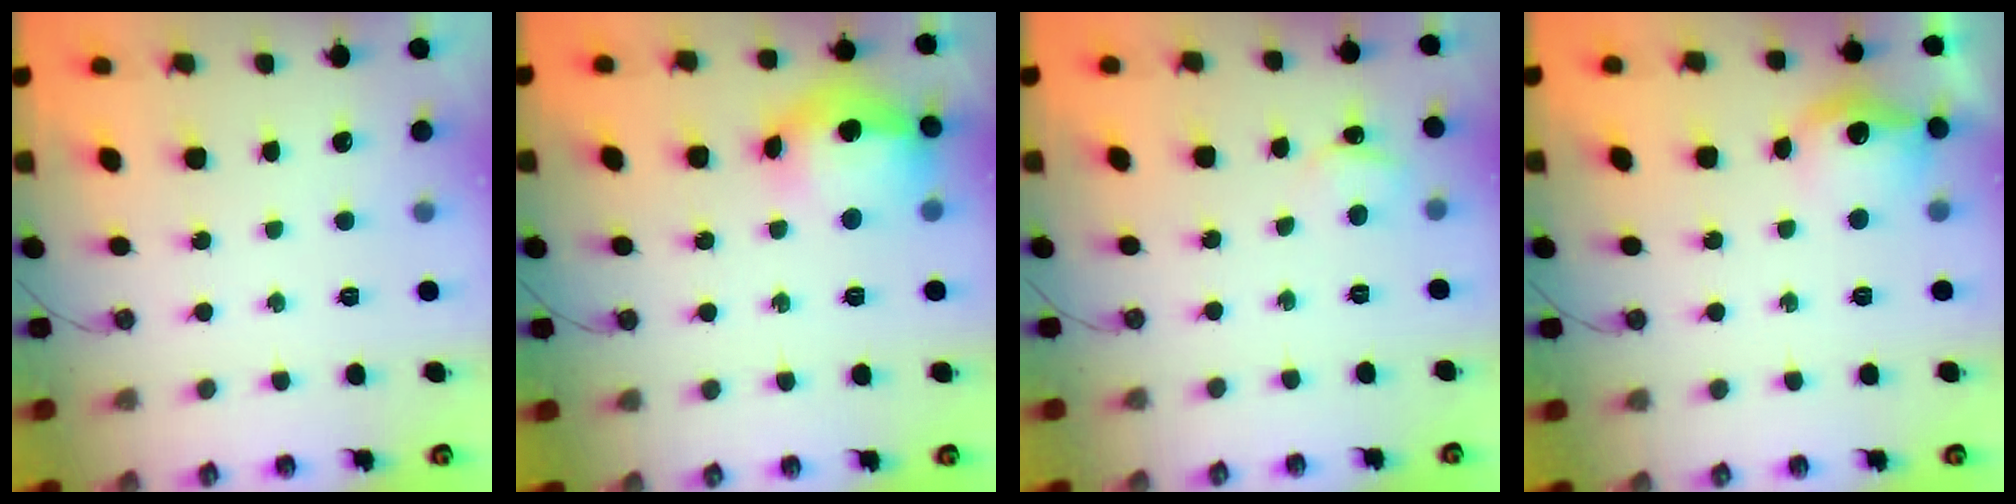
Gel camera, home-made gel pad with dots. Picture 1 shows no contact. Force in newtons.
{"total": 16.0, "press": 15.9, "slide": 1.9}
{"total": 4.8, "press": 4.8, "slide": 0.4}
{"total": 13.0, "press": 12.9, "slide": 1.0}